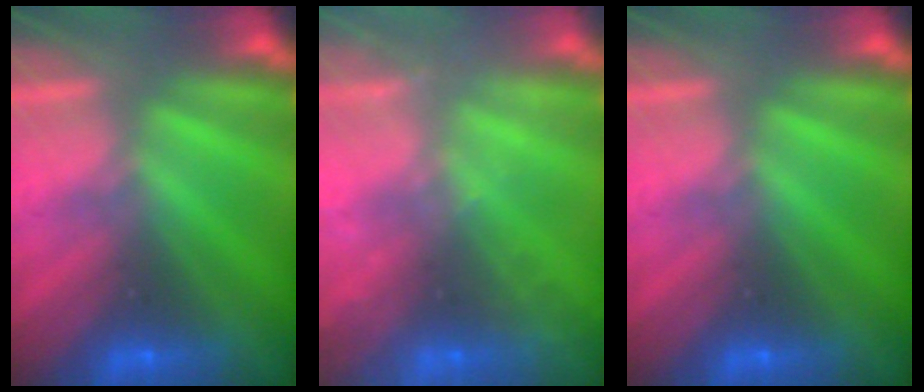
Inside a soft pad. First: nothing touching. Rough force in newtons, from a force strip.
{"total": 2.3}
{"total": 0.0}